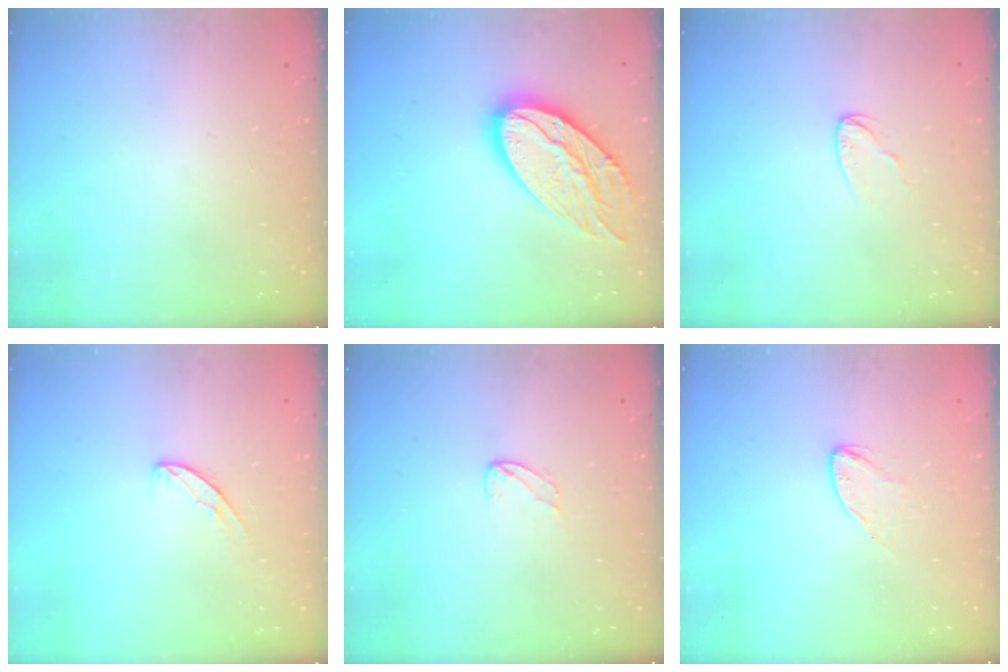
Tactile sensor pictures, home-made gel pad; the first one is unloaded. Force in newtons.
{"total": 18.7, "press": 18.7, "slide": 1.6}
{"total": 3.7, "press": 3.7, "slide": 0.4}
{"total": 5.6, "press": 5.6, "slide": 0.4}
{"total": 3.9, "press": 3.9, "slide": 0.2}
{"total": 3.8, "press": 3.8, "slide": 0.4}